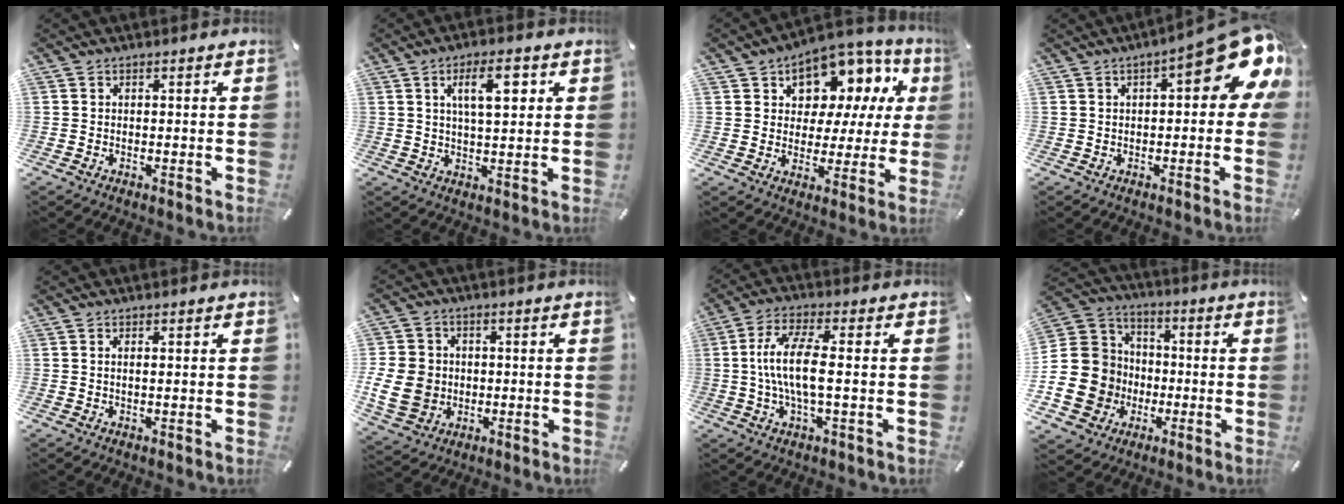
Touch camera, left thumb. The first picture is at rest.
{"total": 9.4, "force": [3.4, 3.7, 8.0], "torque": [-0.125, -0.006, 0.048]}
{"total": 10.8, "force": [6.2, 7.7, 4.4], "torque": [-0.069, -0.055, 0.112]}
{"total": 15.6, "force": [6.0, 5.5, 13.4], "torque": [-0.168, -0.048, 0.096]}
{"total": 1.1, "force": [0.2, 0.1, 1.1], "torque": [-0.020, -0.004, 0.003]}
{"total": 10.5, "force": [-1.2, 9.2, 5.0], "torque": [-0.124, 0.014, -0.023]}
{"total": 10.7, "force": [-0.1, 2.8, 10.3], "torque": [-0.205, -0.005, -0.007]}
{"total": 16.3, "force": [-4.6, 14.8, 5.0], "torque": [-0.113, 0.030, -0.078]}